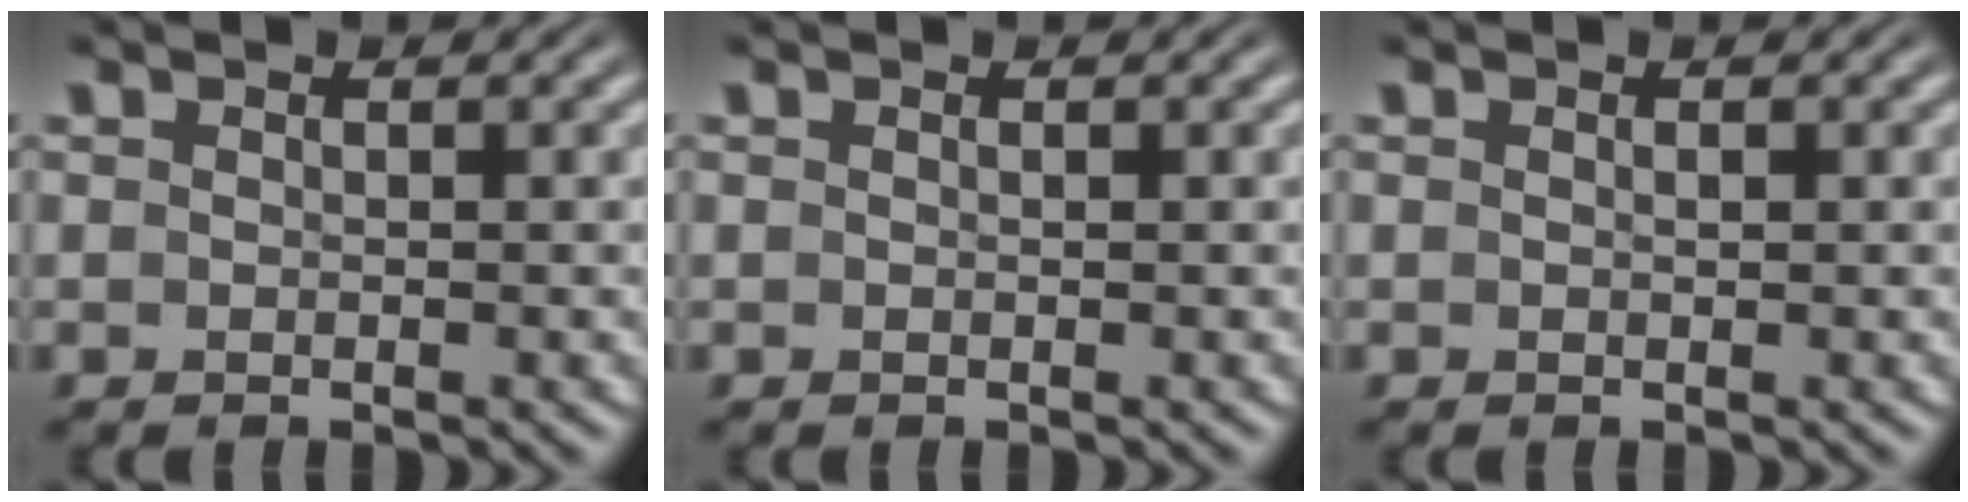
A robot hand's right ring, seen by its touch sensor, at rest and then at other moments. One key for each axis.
{"total": 0.0}
{"total": 0.0}